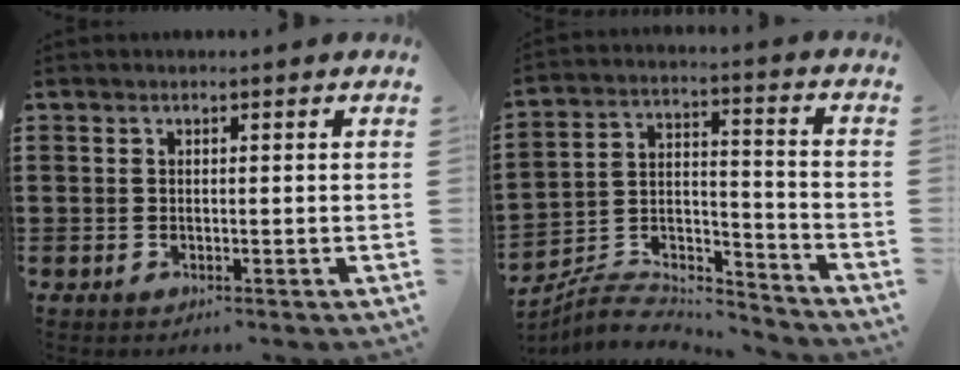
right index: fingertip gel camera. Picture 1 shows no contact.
{"total": 6.0, "force": [-5.7, 1.7, 1.1], "torque": [-0.027, 0.002, -0.115]}